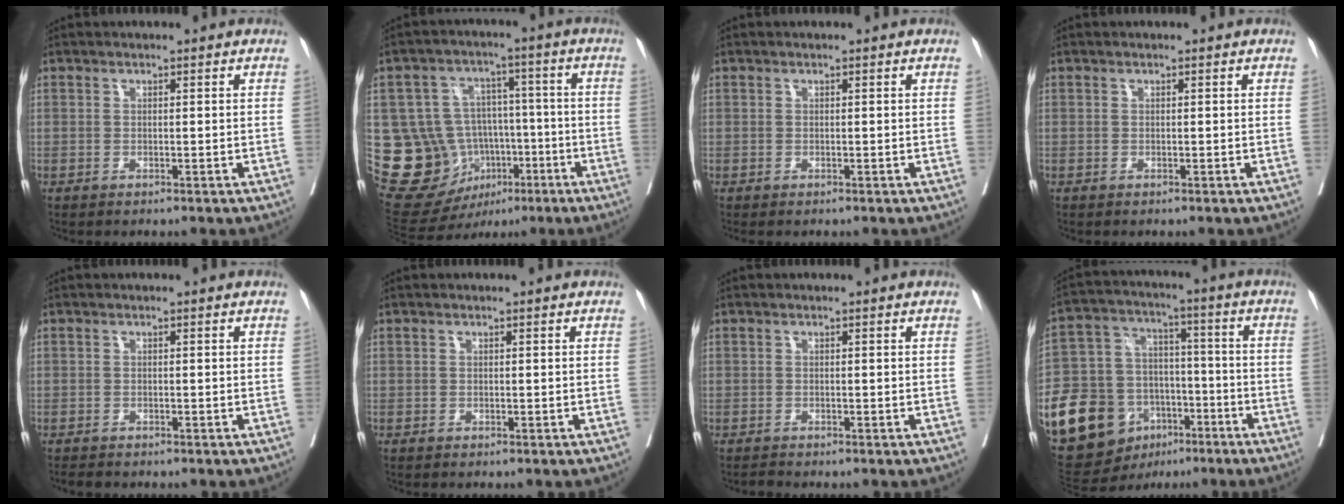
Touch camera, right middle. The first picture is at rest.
{"total": 13.7, "force": [-3.5, 12.2, 5.2], "torque": [-0.098, 0.048, -0.034]}
{"total": 0.0}
{"total": 0.0}
{"total": 1.5, "force": [-1.4, 0.5, 0.4], "torque": [-0.012, -0.005, -0.021]}
{"total": 0.0}
{"total": 0.6, "force": [-0.6, -0.1, 0.0], "torque": [-0.005, -0.005, -0.012]}
{"total": 24.1, "force": [-11.8, 17.0, 12.4], "torque": [-0.300, 0.047, -0.192]}